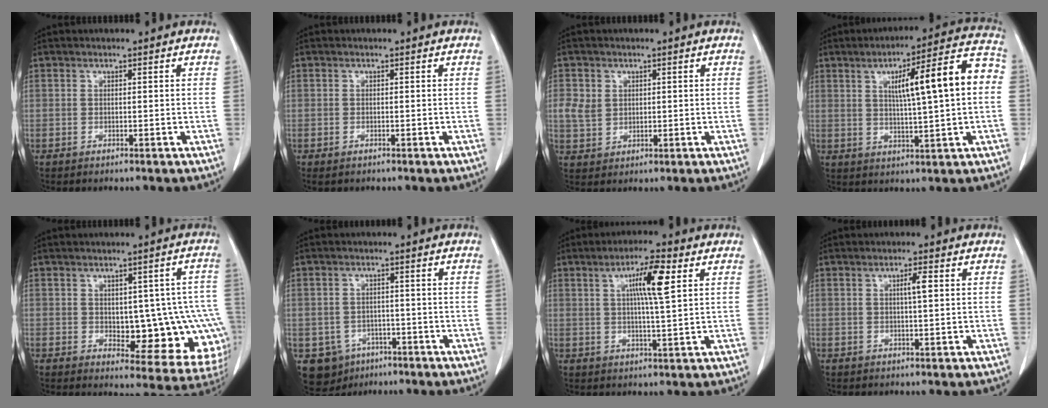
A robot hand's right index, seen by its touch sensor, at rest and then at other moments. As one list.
[{"total": 0.7, "force": [-0.5, 0.3, 0.4], "torque": [-0.008, -0.001, -0.003]}, {"total": 4.3, "force": [1.0, 3.6, 2.0], "torque": [-0.038, 0.006, 0.025]}, {"total": 13.7, "force": [2.1, 1.5, 13.4], "torque": [-0.190, 0.033, 0.030]}, {"total": 14.8, "force": [-1.5, 6.4, 13.2], "torque": [-0.110, 0.020, 0.002]}, {"total": 6.4, "force": [-3.1, 5.5, 1.0], "torque": [-0.021, 0.008, -0.036]}, {"total": 7.3, "force": [2.5, 0.2, 6.9], "torque": [-0.121, 0.002, 0.041]}, {"total": 2.1, "force": [0.5, 0.1, 2.1], "torque": [-0.036, 0.002, 0.007]}]